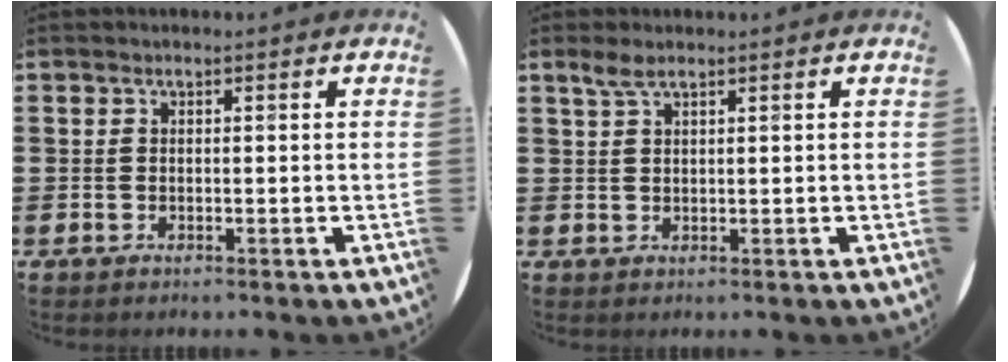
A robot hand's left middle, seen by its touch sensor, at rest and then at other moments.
{"total": 2.1, "force": [1.5, 0.4, 1.3], "torque": [-0.029, 0.005, 0.027]}